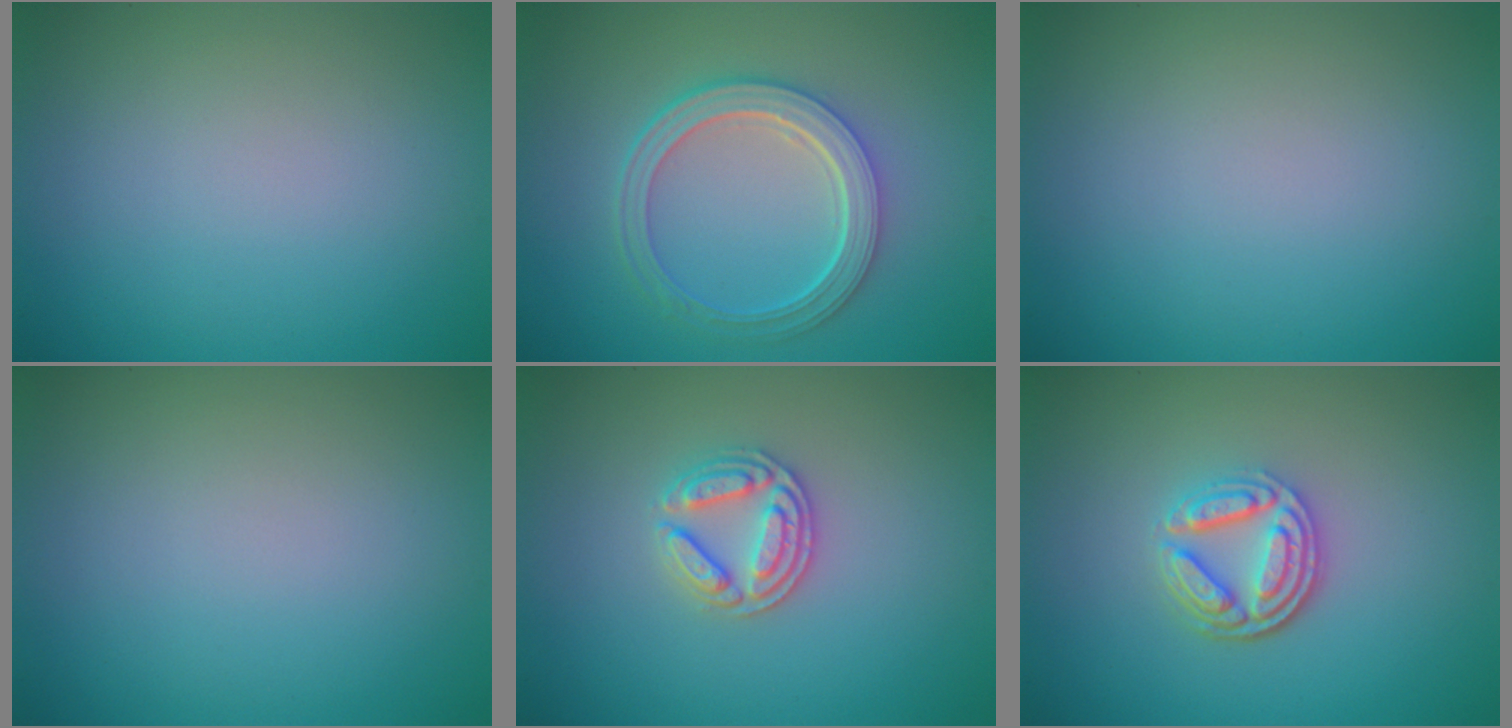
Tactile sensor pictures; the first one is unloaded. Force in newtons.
{"total": 5.1, "press": 3.8, "slide": 3.4}
{"total": 0.0}
{"total": 0.0}
{"total": 2.9, "press": 2.7, "slide": 0.9}
{"total": 4.1, "press": 3.2, "slide": 2.5}